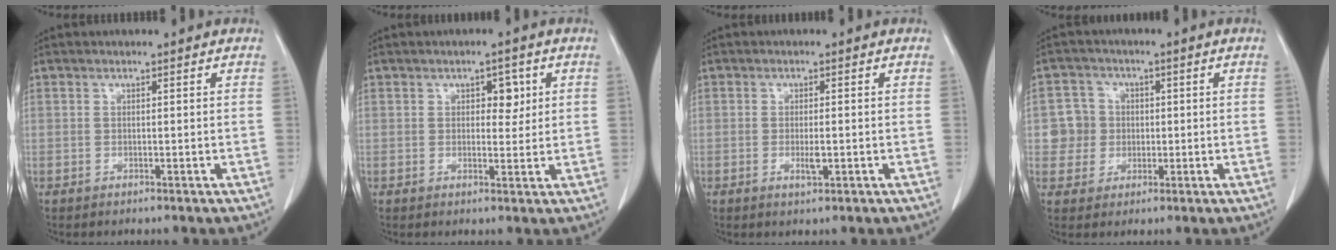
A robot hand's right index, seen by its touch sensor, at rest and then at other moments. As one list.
[{"total": 3.1, "force": [1.0, 1.8, 2.3], "torque": [-0.025, 0.005, 0.013]}, {"total": 2.0, "force": [-0.5, 0.5, 1.9], "torque": [-0.035, -0.001, -0.005]}, {"total": 5.1, "force": [0.0, 5.1, 0.5], "torque": [-0.004, 0.017, 0.004]}]